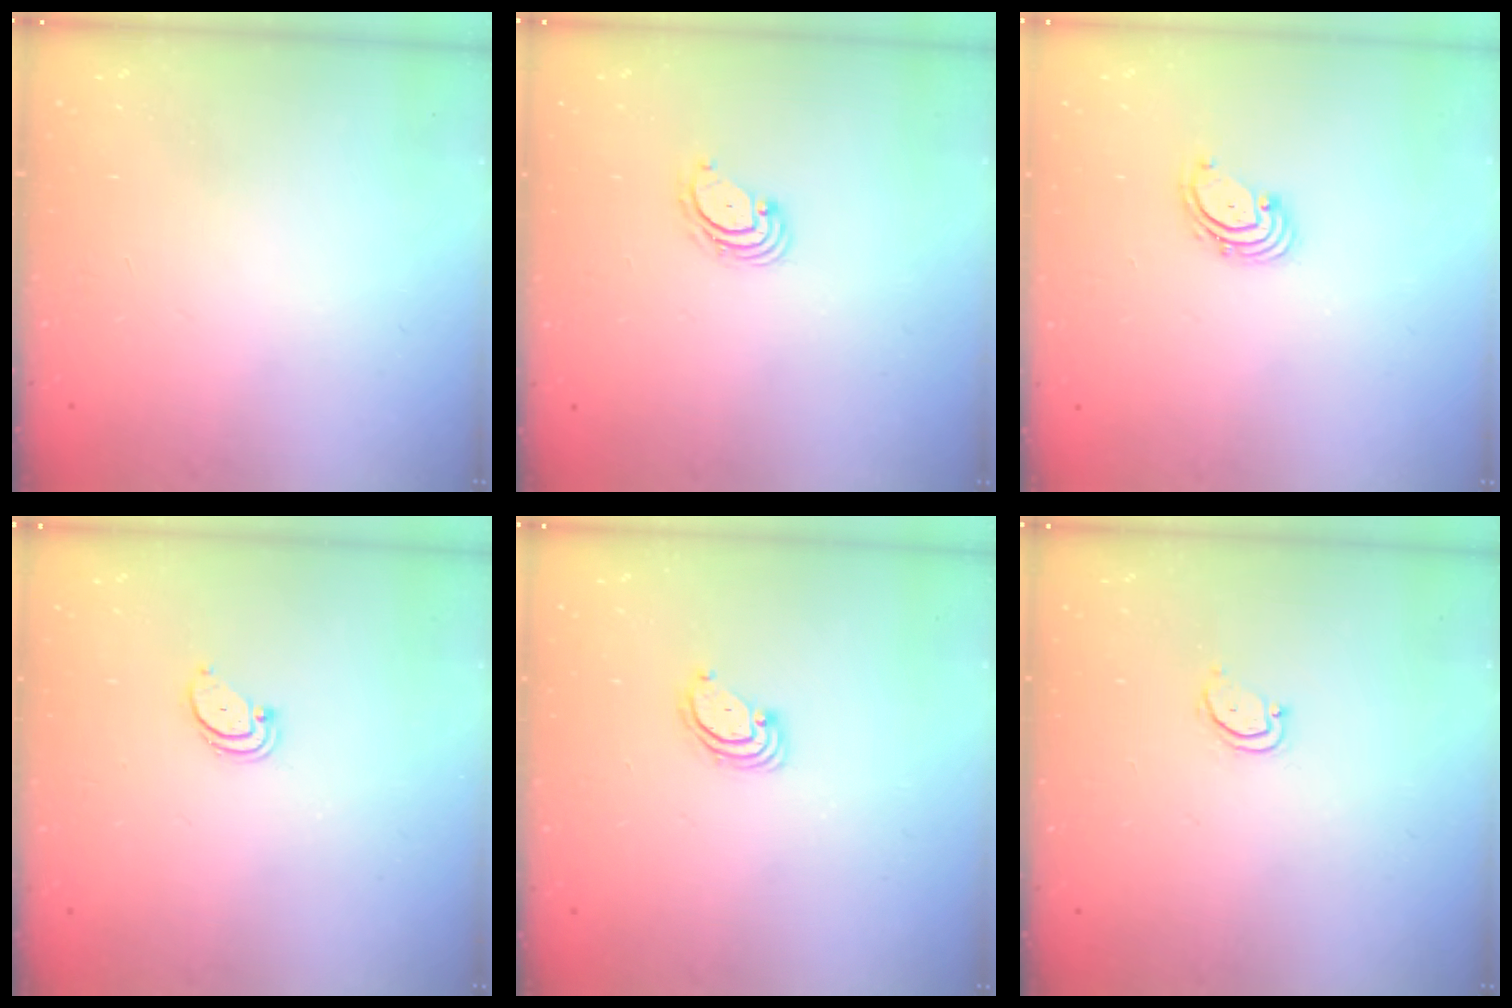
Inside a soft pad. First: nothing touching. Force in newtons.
{"total": 3.8, "press": 3.8, "slide": 0.5}
{"total": 1.8, "press": 1.7, "slide": 0.7}
{"total": 1.9, "press": 1.9, "slide": 0.2}
{"total": 3.6, "press": 3.6, "slide": 0.4}
{"total": 2.7, "press": 2.7, "slide": 0.3}